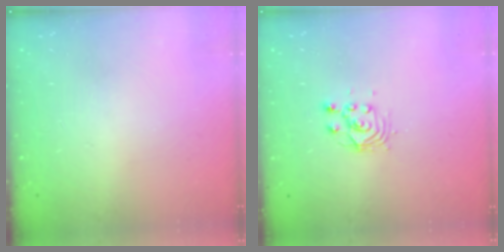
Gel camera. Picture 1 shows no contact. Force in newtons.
{"total": 3.1, "press": 3.0, "slide": 0.3}